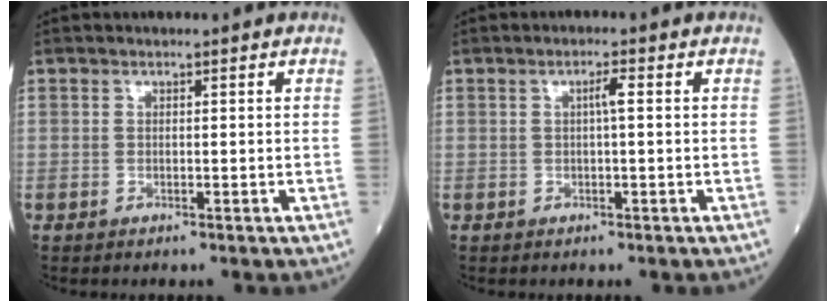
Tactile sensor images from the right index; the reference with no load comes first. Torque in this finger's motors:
{"motor_torque": [0.27, 0.03, 0.15, 0.04]}